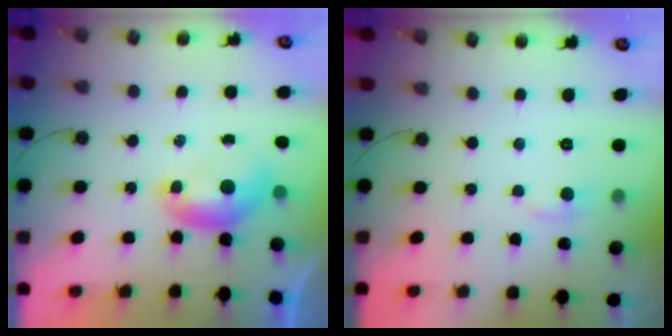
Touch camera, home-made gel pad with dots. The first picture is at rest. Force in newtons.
{"total": 1.1, "press": 0.8, "slide": 0.8}